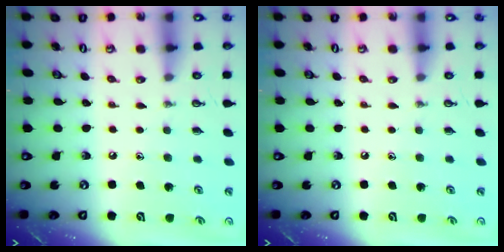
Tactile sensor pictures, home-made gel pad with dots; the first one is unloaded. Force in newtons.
{"total": 0.0}